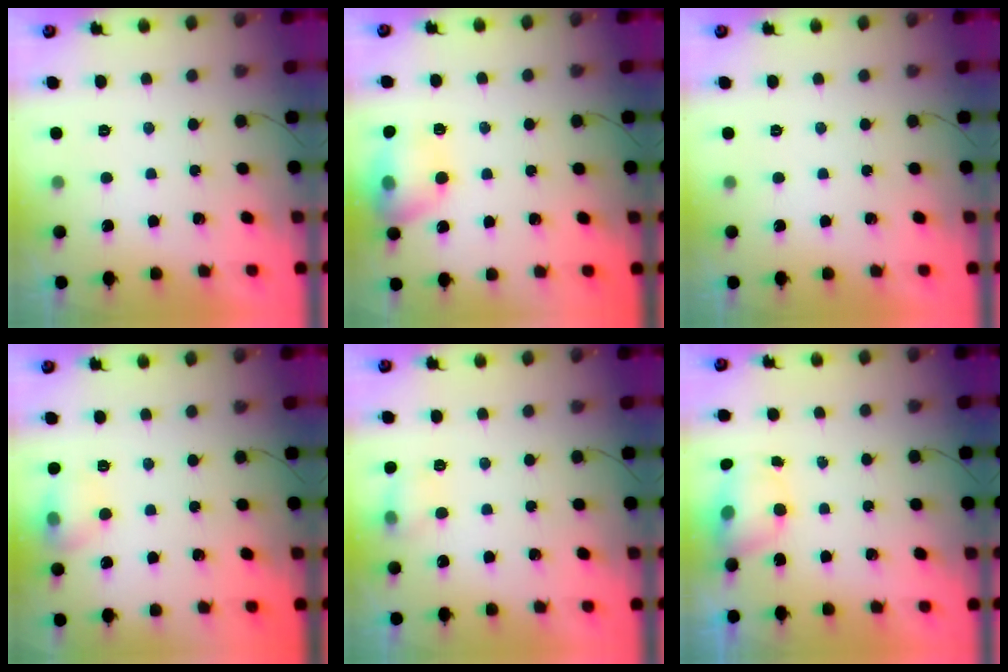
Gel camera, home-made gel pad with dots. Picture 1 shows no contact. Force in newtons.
{"total": 13.8, "press": 13.7, "slide": 2.0}
{"total": 0.0}
{"total": 9.5, "press": 9.4, "slide": 1.3}
{"total": 5.8, "press": 5.5, "slide": 1.6}
{"total": 5.8, "press": 5.7, "slide": 0.7}